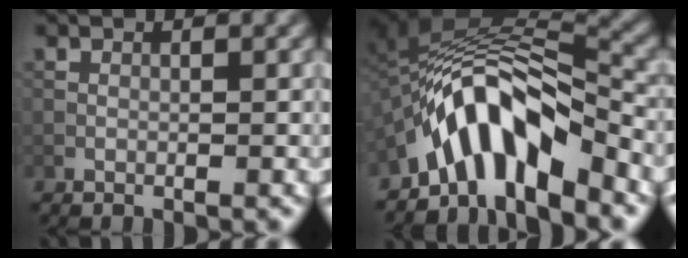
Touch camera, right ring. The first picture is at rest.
{"total": 8.5, "force": [-5.2, 3.0, 6.1], "torque": [-0.085, 0.014, -0.091]}